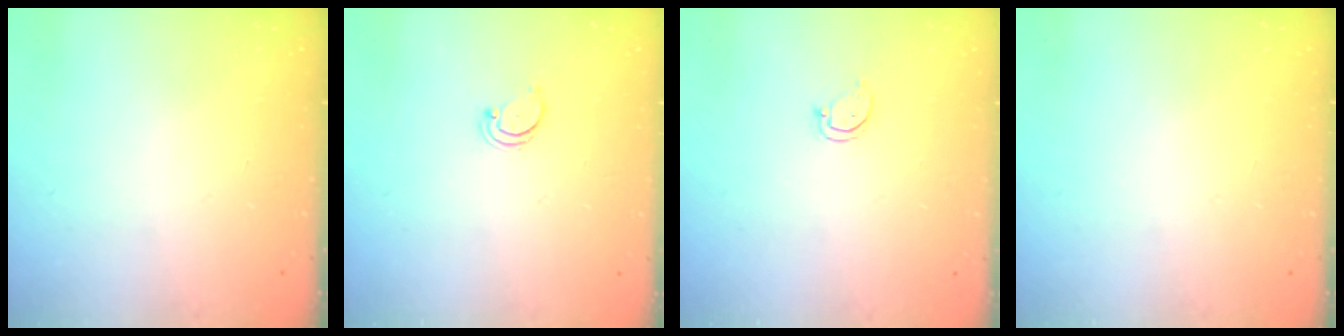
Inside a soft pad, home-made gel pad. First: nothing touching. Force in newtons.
{"total": 2.0, "press": 2.0, "slide": 0.2}
{"total": 2.5, "press": 2.5, "slide": 0.3}
{"total": 0.0}